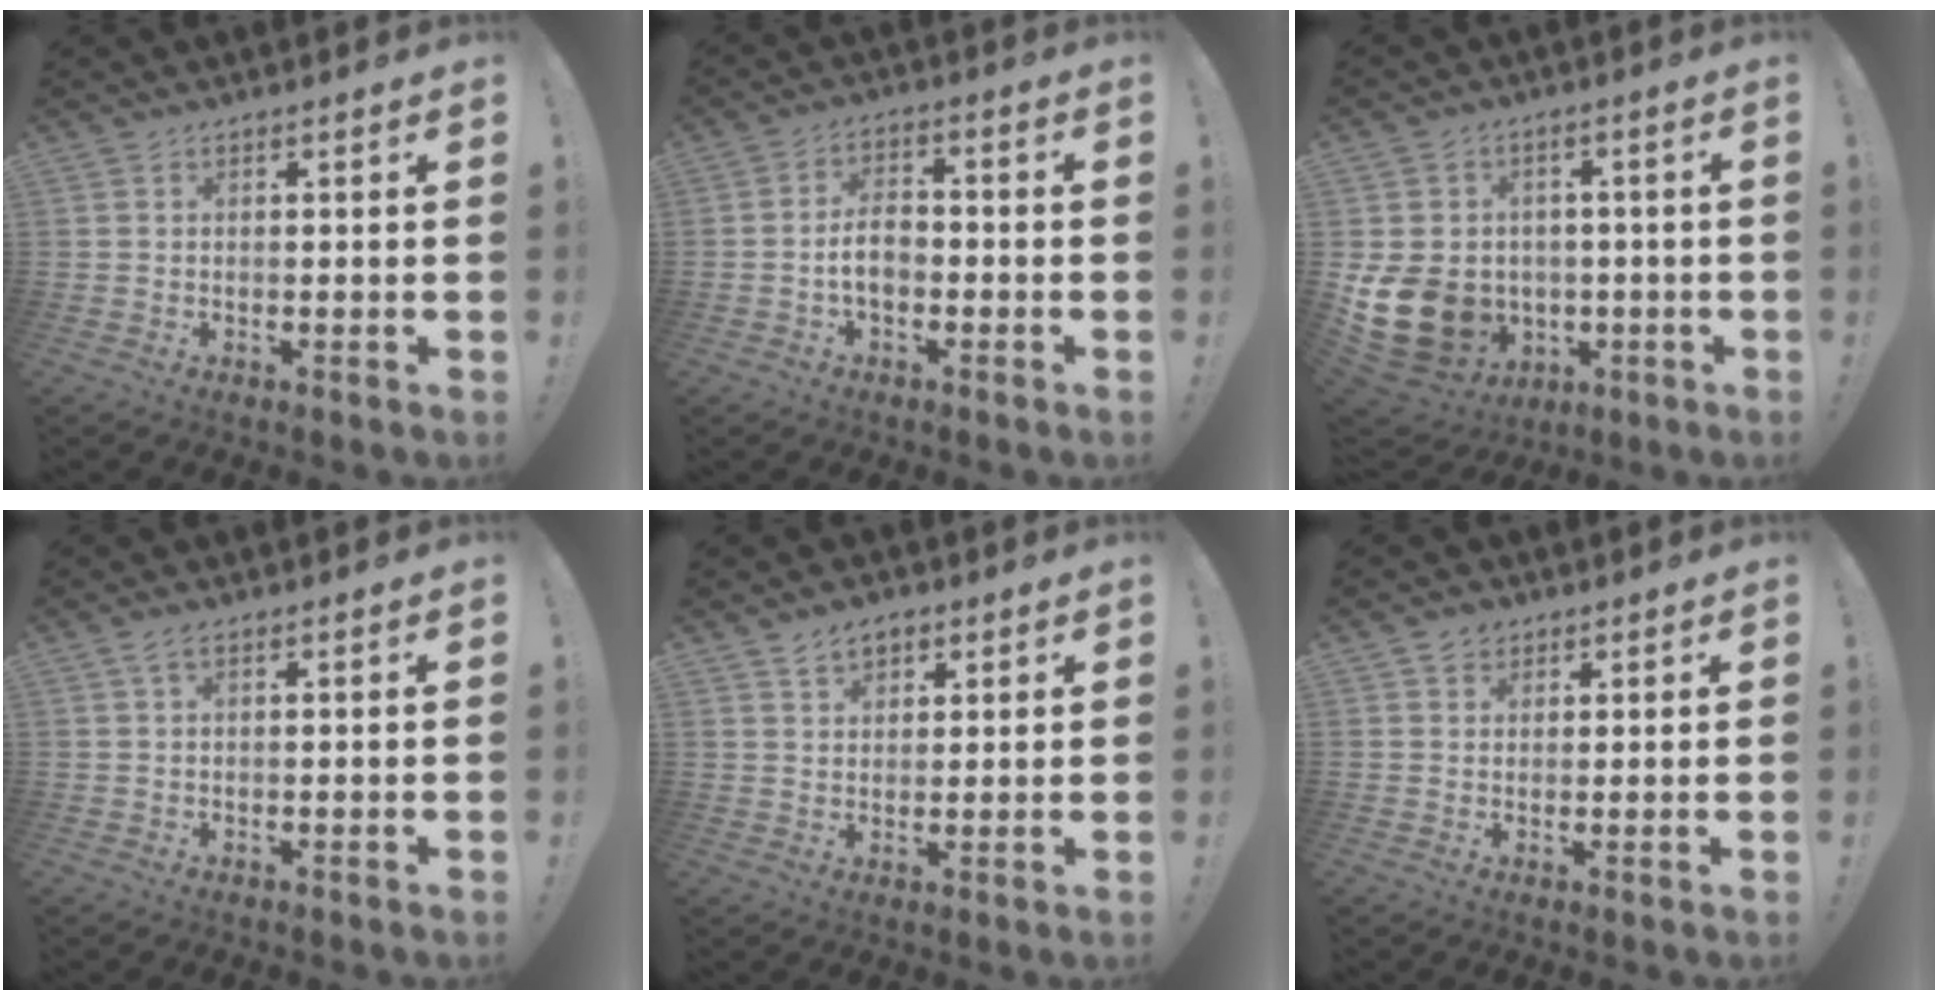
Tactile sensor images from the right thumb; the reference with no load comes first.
{"total": 6.6, "force": [-1.8, 3.9, 4.9], "torque": [-0.097, 0.012, -0.033]}
{"total": 16.1, "force": [-2.5, 13.3, 8.8], "torque": [-0.204, 0.012, -0.027]}
{"total": 2.0, "force": [0.8, 0.6, 1.7], "torque": [-0.034, 0.002, 0.014]}
{"total": 5.2, "force": [3.3, 3.3, 2.2], "torque": [-0.031, -0.010, 0.059]}
{"total": 2.9, "force": [1.8, 2.2, 0.5], "torque": [0.000, -0.007, 0.031]}